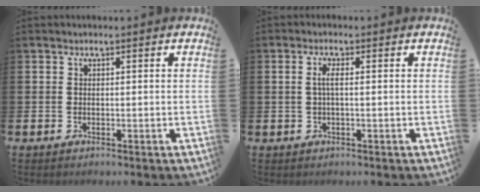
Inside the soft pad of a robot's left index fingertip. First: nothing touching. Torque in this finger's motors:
{"motor_torque": [0.04, 0.07, 0.05, 0.01]}